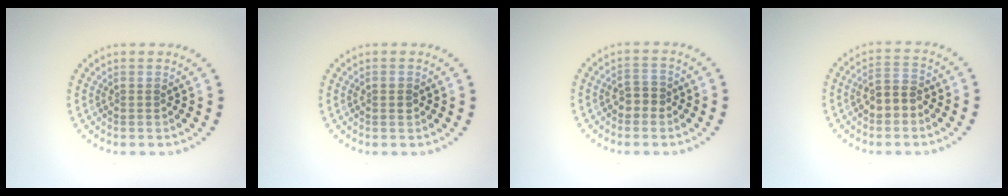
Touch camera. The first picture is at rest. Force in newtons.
{"total": 1.2, "press": 1.2, "slide": 0.0}
{"total": 1.8, "press": 1.7, "slide": 0.6}
{"total": 3.0, "press": 2.9, "slide": 0.9}